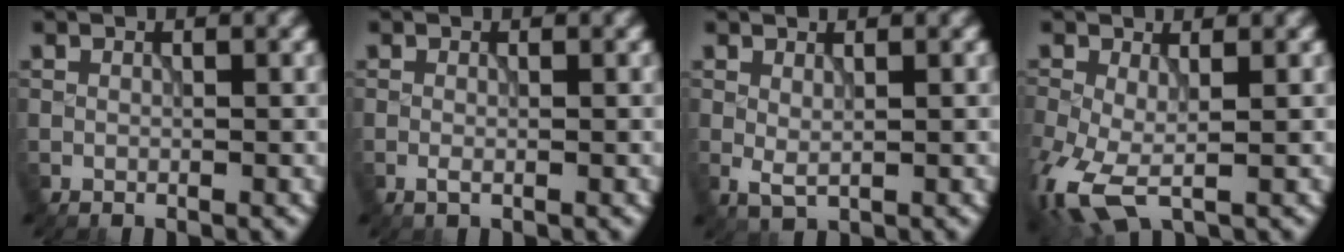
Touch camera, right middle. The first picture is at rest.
{"total": 0.6, "force": [-0.3, 0.1, 0.5], "torque": [-0.012, -0.003, -0.007]}
{"total": 1.2, "force": [0.4, 0.4, 1.1], "torque": [-0.024, -0.003, 0.010]}
{"total": 6.1, "force": [-2.0, 2.8, 5.0], "torque": [-0.129, -0.019, -0.040]}